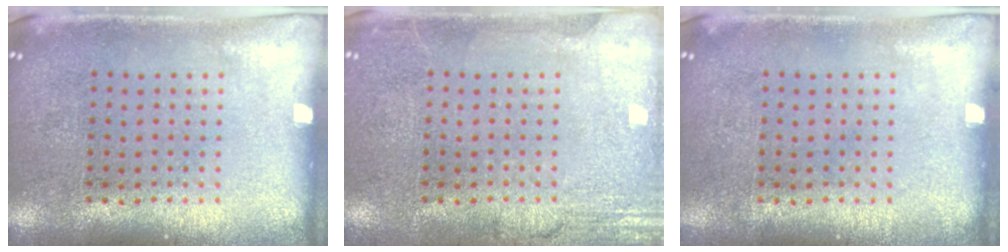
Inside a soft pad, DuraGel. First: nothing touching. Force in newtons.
{"total": 2.7, "press": 2.7, "slide": 0.3}
{"total": 0.0}